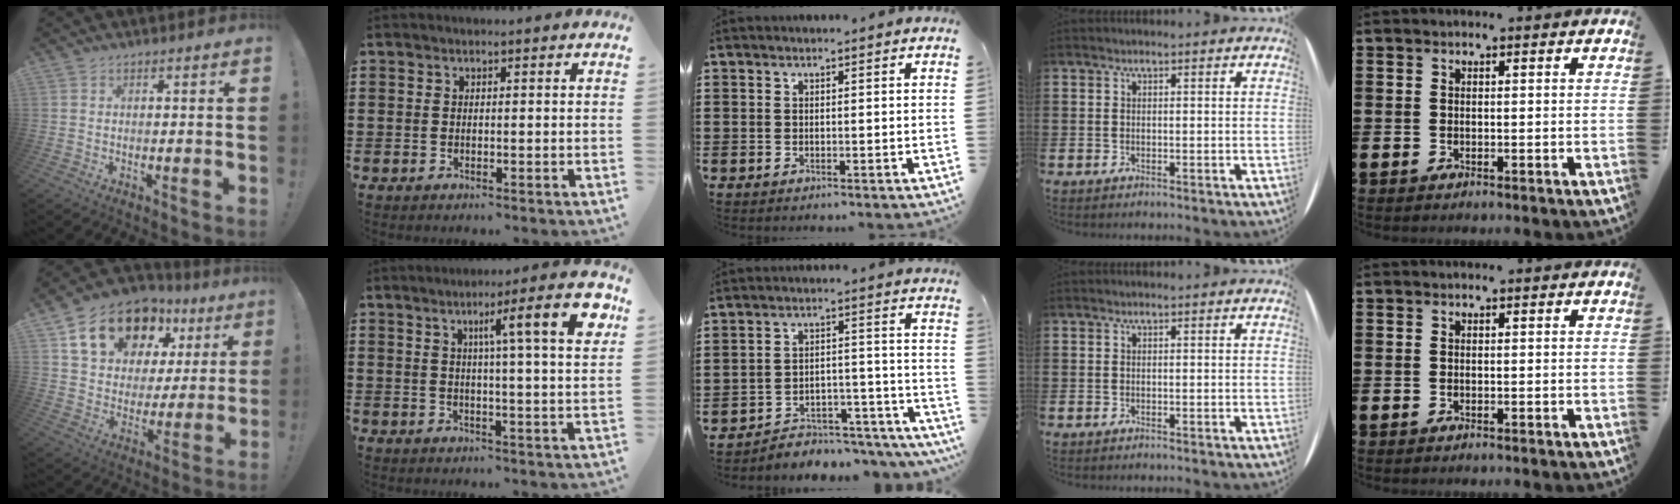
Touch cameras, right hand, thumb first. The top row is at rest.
{"thumb": {"total": 18.3, "force": [10.7, 11.8, 8.9], "torque": [-0.137, -0.052, 0.206]}, "index": {"total": 10.2, "force": [4.0, 0.6, 9.3], "torque": [-0.154, -0.003, 0.055]}, "middle": {"total": 4.1, "force": [-4.0, 1.0, 0.4], "torque": [-0.013, 0.010, -0.086]}}